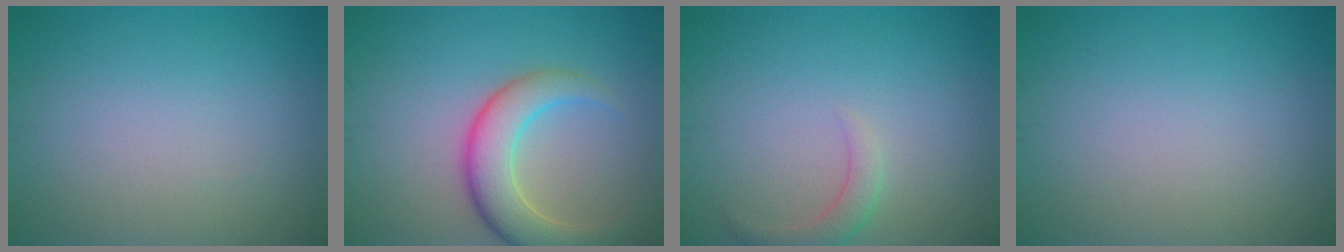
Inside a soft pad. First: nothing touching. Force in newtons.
{"total": 5.7, "press": 5.6, "slide": 0.5}
{"total": 1.9, "press": 1.8, "slide": 0.1}
{"total": 0.0}